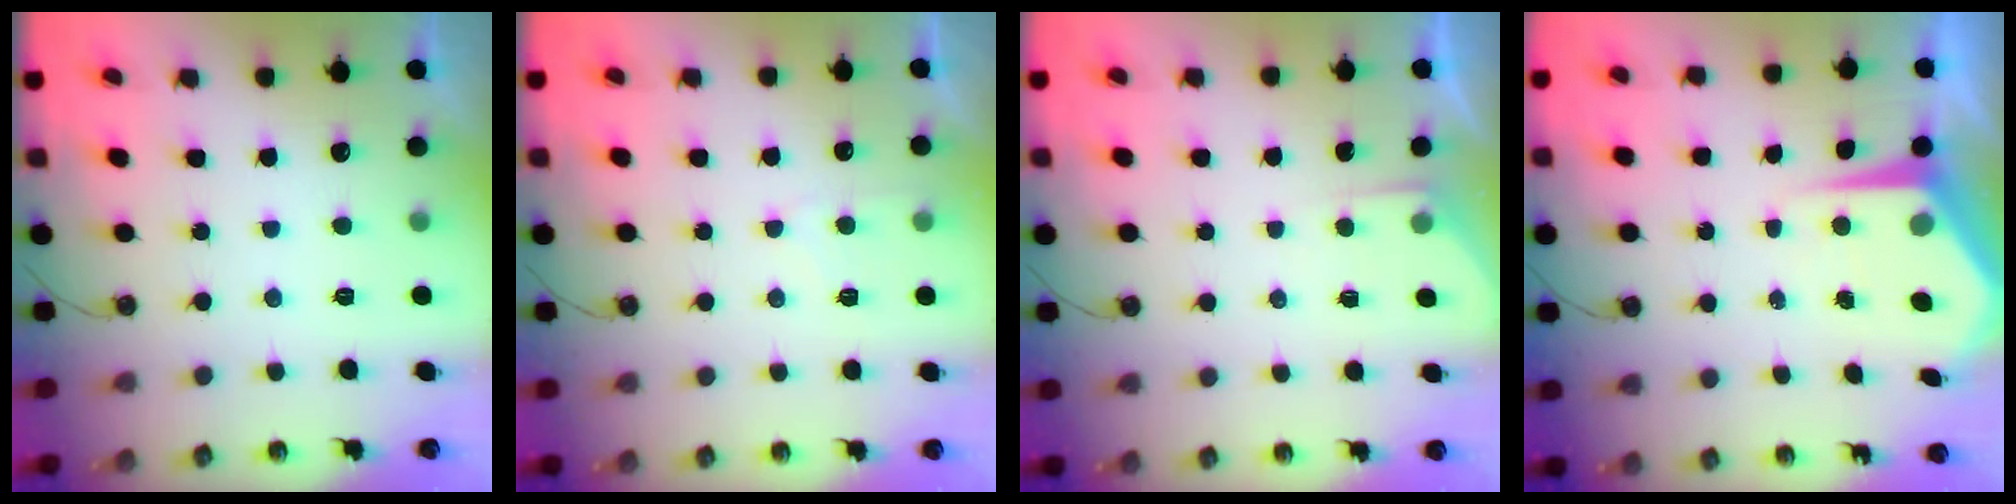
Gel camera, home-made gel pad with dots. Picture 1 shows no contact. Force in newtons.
{"total": 3.7, "press": 3.7, "slide": 0.5}
{"total": 2.0, "press": 2.0, "slide": 0.3}
{"total": 7.2, "press": 7.2, "slide": 0.5}